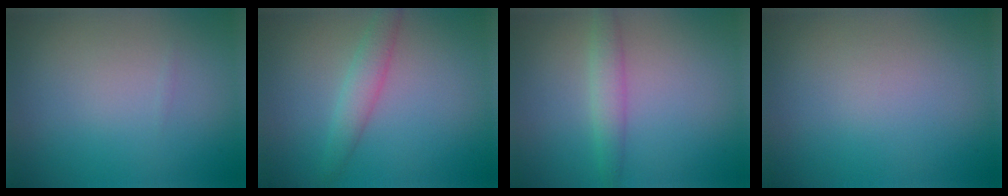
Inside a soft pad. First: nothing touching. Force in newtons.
{"total": 2.3, "press": 2.3, "slide": 0.0}
{"total": 2.0, "press": 2.0, "slide": 0.2}
{"total": 0.0}